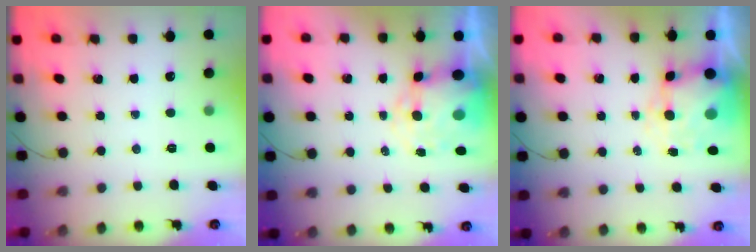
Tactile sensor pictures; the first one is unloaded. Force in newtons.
{"total": 10.2, "press": 9.9, "slide": 2.3}
{"total": 8.6, "press": 8.4, "slide": 2.0}